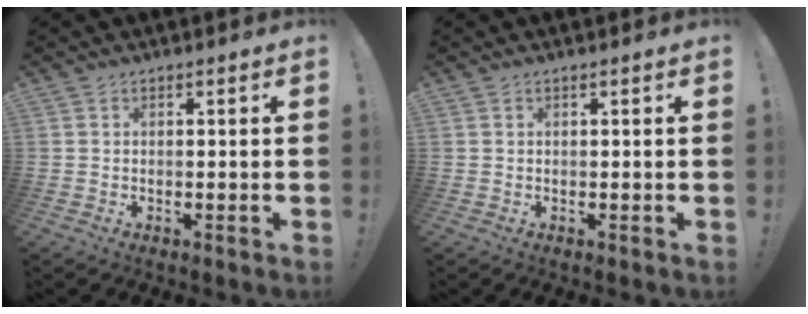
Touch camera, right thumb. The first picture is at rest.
{"total": 0.0}